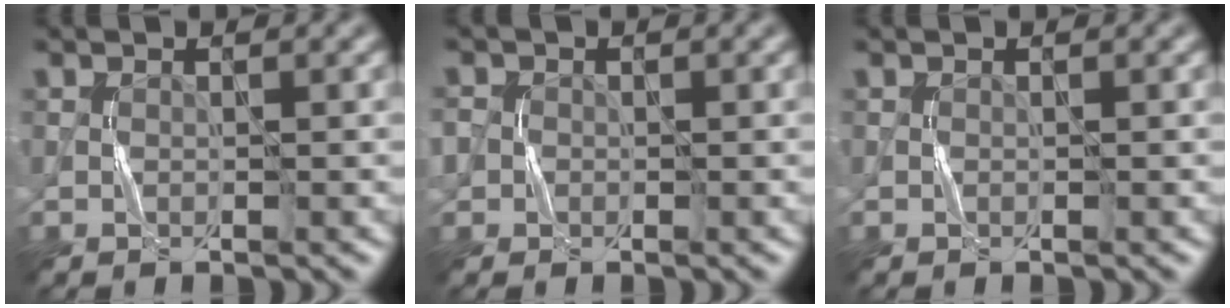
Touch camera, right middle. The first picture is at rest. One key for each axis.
{"total": 1.9, "fx": 0.1, "fy": 1.8, "fz": 0.5, "tx": -0.010, "ty": 0.006, "tz": -0.004}
{"total": 0.0}